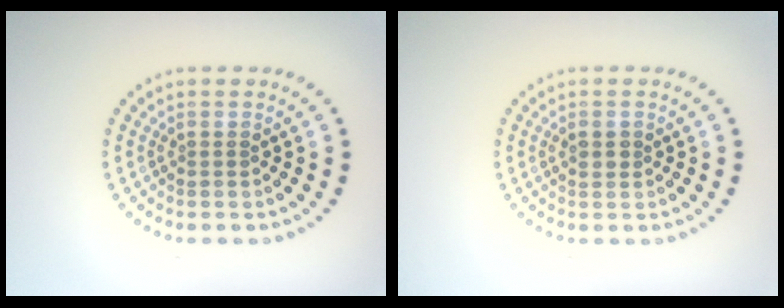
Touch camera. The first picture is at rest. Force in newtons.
{"total": 1.2, "press": 1.2, "slide": 0.2}